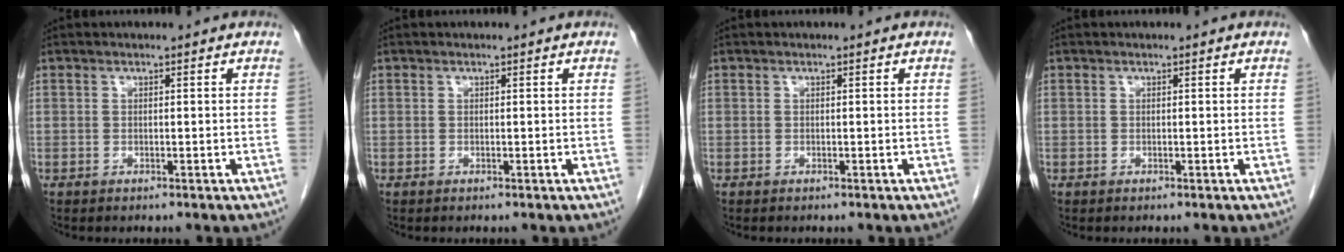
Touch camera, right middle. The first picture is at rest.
{"total": 0.0}
{"total": 0.0}
{"total": 0.0}